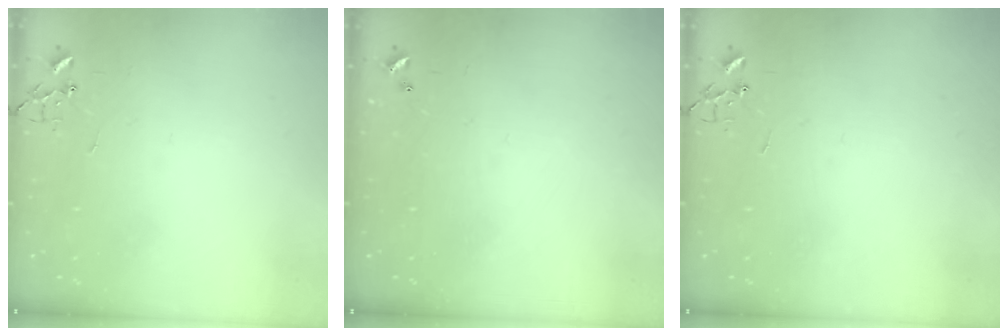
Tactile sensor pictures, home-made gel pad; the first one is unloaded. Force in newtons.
{"total": 0.0}
{"total": 0.0}